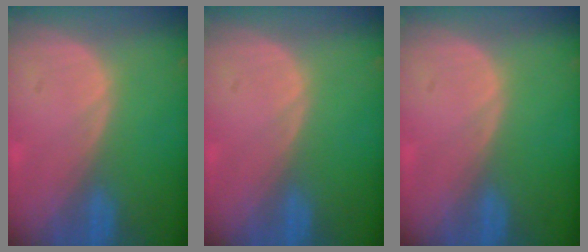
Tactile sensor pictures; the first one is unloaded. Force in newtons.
{"total": 0.0}
{"total": 0.0}